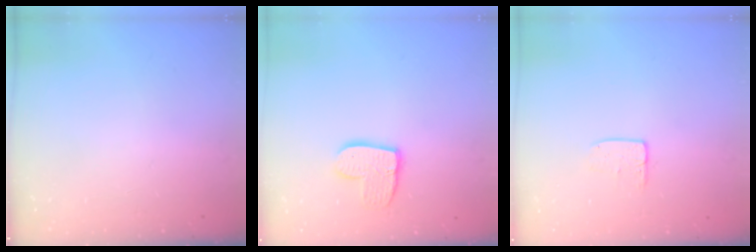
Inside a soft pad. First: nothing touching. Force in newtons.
{"total": 10.5, "press": 10.5, "slide": 0.8}
{"total": 5.4, "press": 5.4, "slide": 0.4}